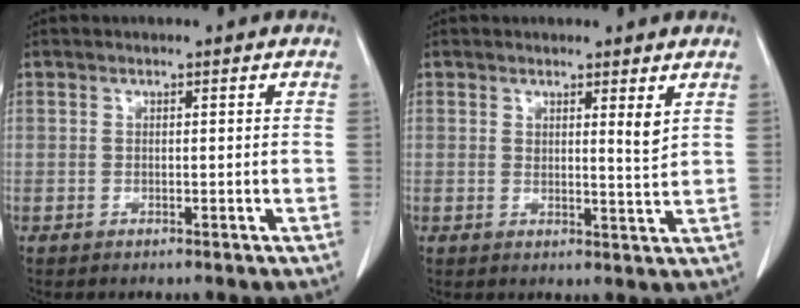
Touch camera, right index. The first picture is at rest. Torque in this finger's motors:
{"motor_torque": [-0.01, 0.13, 0.04, 0.03]}